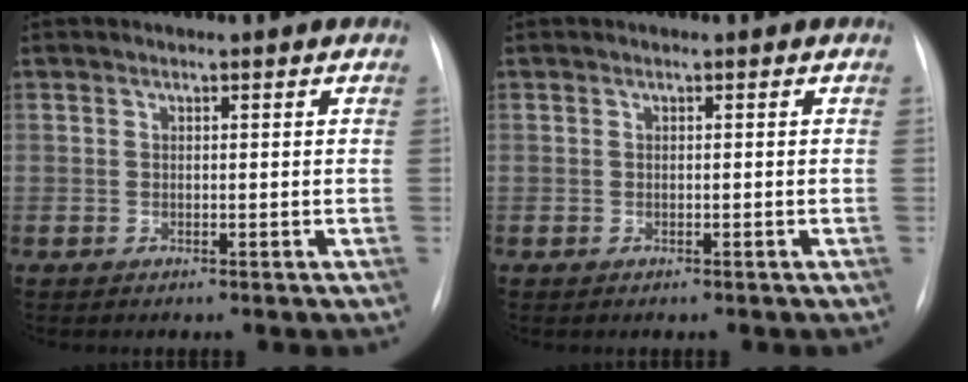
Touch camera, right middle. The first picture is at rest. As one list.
[{"total": 0.0}]